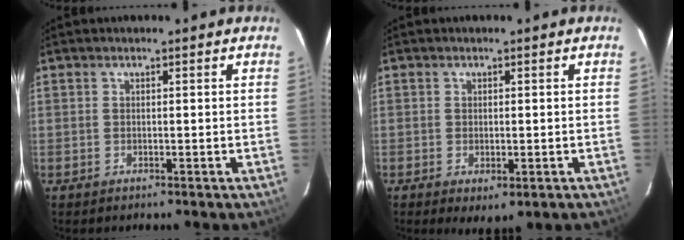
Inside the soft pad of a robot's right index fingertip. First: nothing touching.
{"total": 3.0, "force": [-0.8, 1.5, 2.5], "torque": [-0.041, -0.014, -0.008]}